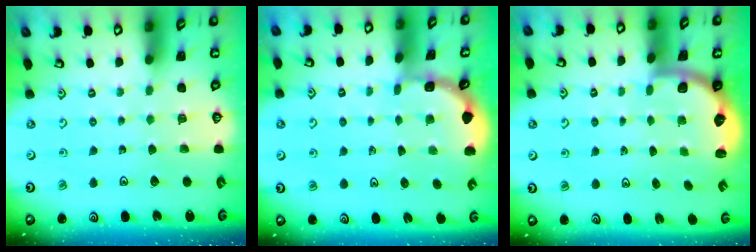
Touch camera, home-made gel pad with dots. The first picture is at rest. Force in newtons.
{"total": 1.6, "press": 1.6, "slide": 0.1}
{"total": 2.2, "press": 2.1, "slide": 0.8}